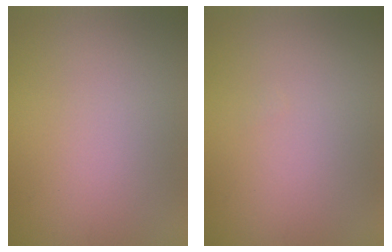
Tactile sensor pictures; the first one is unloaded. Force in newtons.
{"total": 0.0}